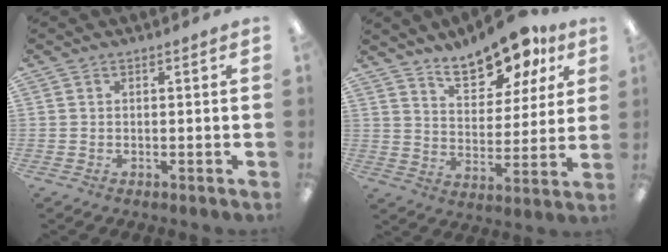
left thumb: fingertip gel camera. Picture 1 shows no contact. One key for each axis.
{"total": 13.8, "fx": 11.3, "fy": 5.3, "fz": 6.0, "tx": -0.093, "ty": -0.074, "tz": 0.201}